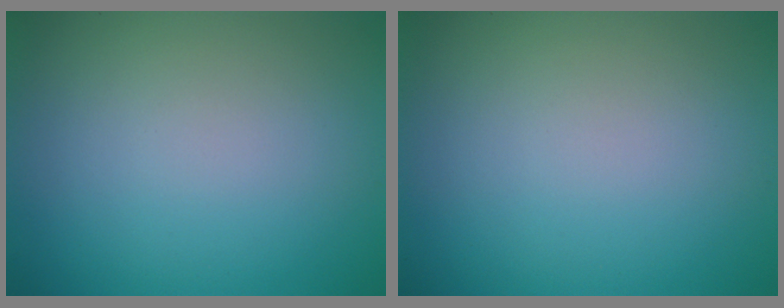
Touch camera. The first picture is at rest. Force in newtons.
{"total": 0.0}